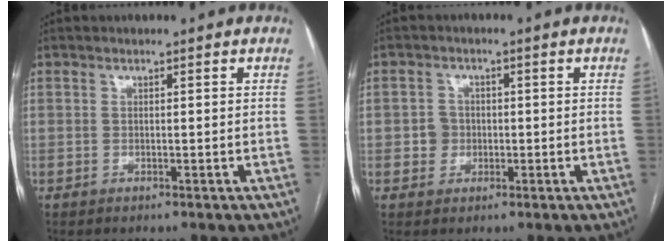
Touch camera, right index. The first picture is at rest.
{"total": 2.7, "force": [-0.4, 2.6, 0.6], "torque": [-0.003, 0.010, -0.004]}